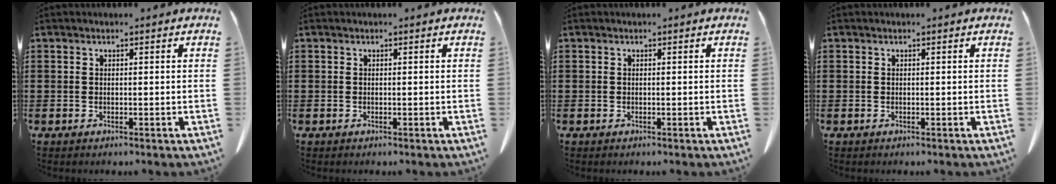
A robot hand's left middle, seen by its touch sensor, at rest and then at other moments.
{"total": 0.0}
{"total": 0.0}
{"total": 0.0}